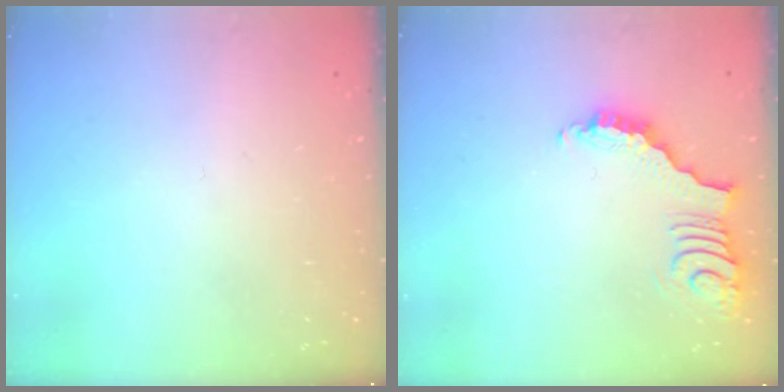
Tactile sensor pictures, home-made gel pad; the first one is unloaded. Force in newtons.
{"total": 4.0, "press": 3.9, "slide": 0.7}